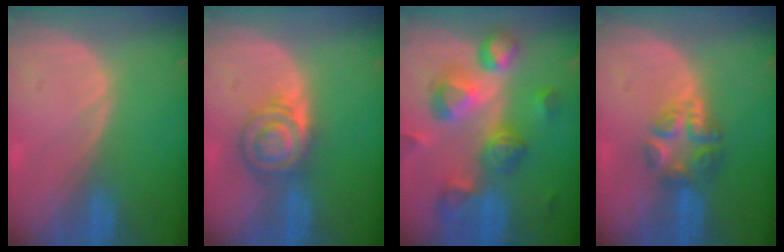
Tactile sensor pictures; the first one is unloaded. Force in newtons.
{"total": 6.0, "press": 5.8, "slide": 1.2}
{"total": 10.7, "press": 9.6, "slide": 4.7}
{"total": 6.1, "press": 5.4, "slide": 2.9}